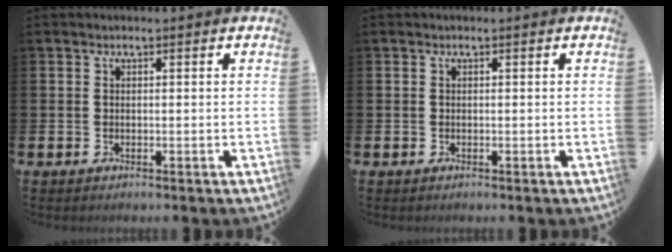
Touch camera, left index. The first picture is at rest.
{"total": 0.0}